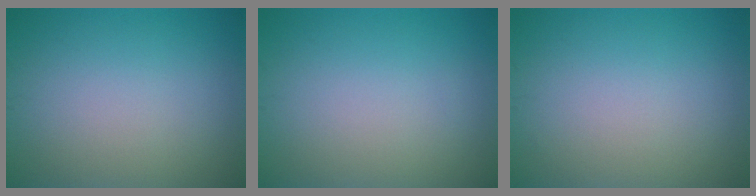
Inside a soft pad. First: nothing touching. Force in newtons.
{"total": 0.0}
{"total": 0.0}